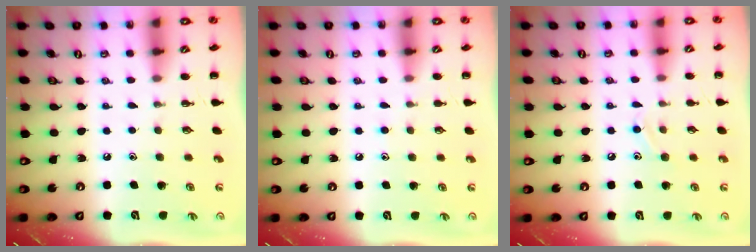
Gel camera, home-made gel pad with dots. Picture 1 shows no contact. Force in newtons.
{"total": 5.2, "press": 4.9, "slide": 1.6}
{"total": 8.0, "press": 7.7, "slide": 1.8}